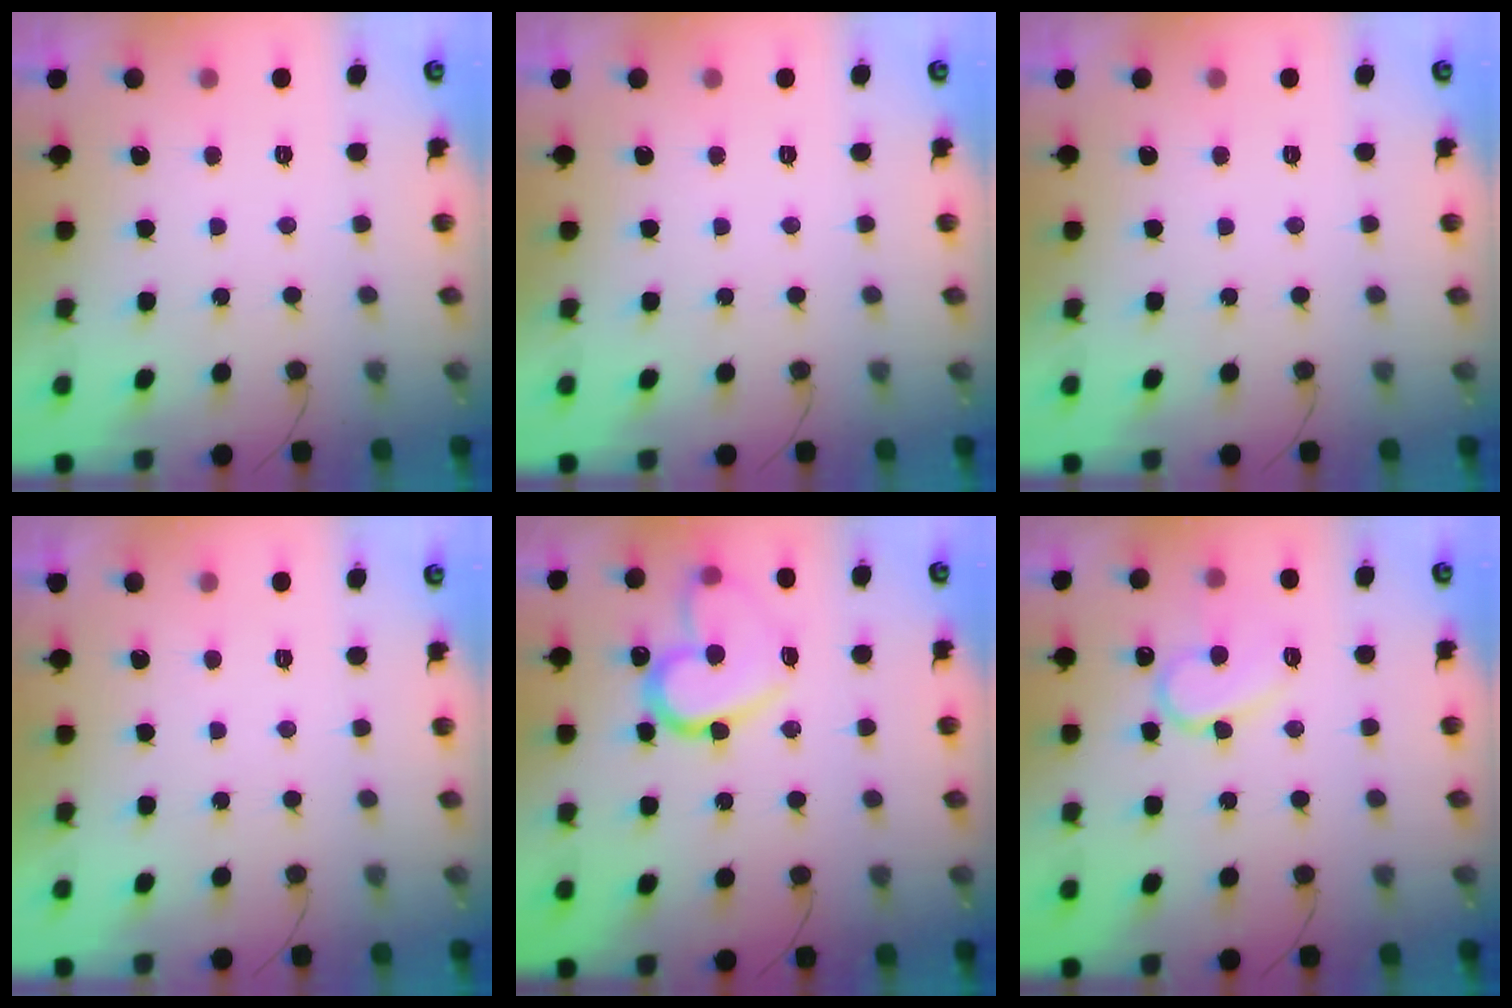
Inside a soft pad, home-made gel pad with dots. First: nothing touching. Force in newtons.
{"total": 0.0}
{"total": 0.0}
{"total": 1.8, "press": 1.8, "slide": 0.0}
{"total": 15.7, "press": 15.6, "slide": 1.7}
{"total": 11.1, "press": 11.0, "slide": 1.0}